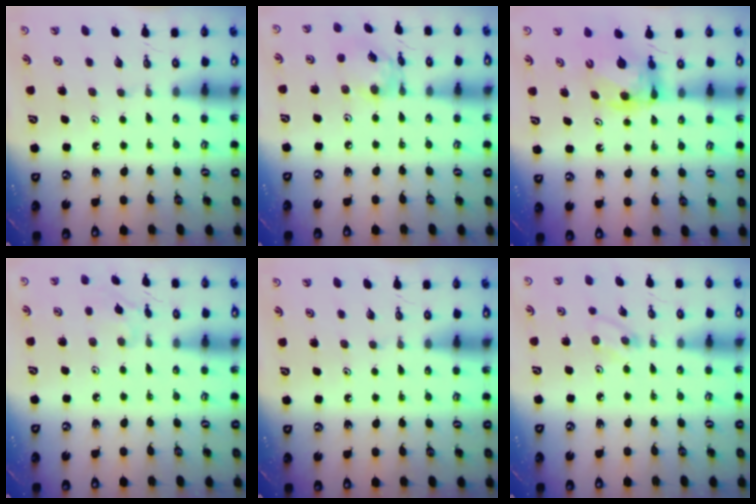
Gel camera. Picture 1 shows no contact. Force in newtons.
{"total": 11.6, "press": 11.6, "slide": 0.9}
{"total": 6.2, "press": 6.2, "slide": 0.4}
{"total": 3.5, "press": 3.5, "slide": 0.2}
{"total": 0.0}
{"total": 3.0, "press": 3.0, "slide": 0.4}